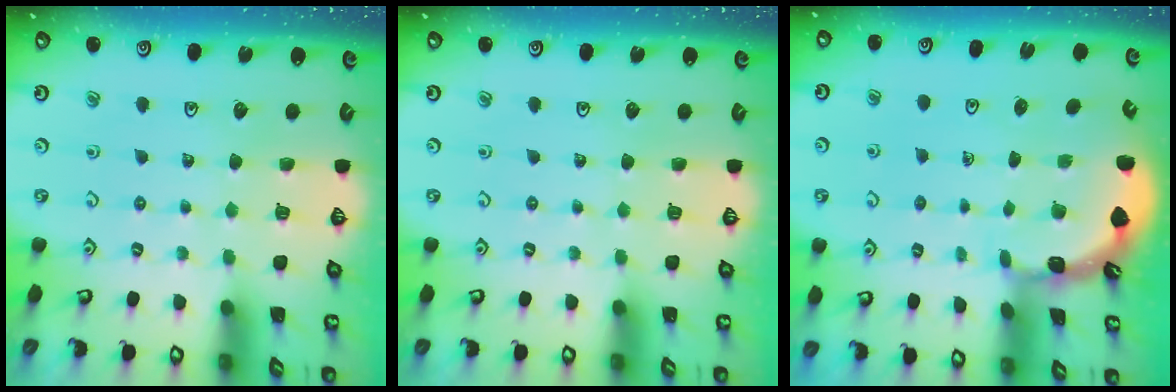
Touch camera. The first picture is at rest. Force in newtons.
{"total": 0.0}
{"total": 1.6, "press": 1.6, "slide": 0.2}